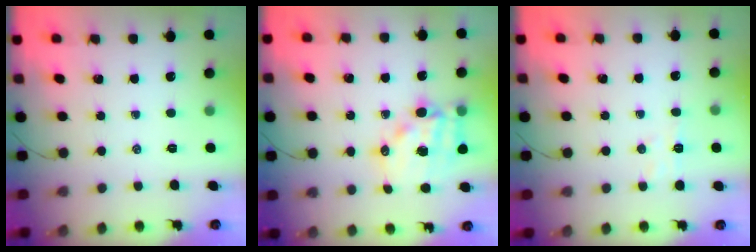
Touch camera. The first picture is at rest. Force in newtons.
{"total": 14.4, "press": 14.0, "slide": 3.2}
{"total": 5.4, "press": 5.2, "slide": 1.1}